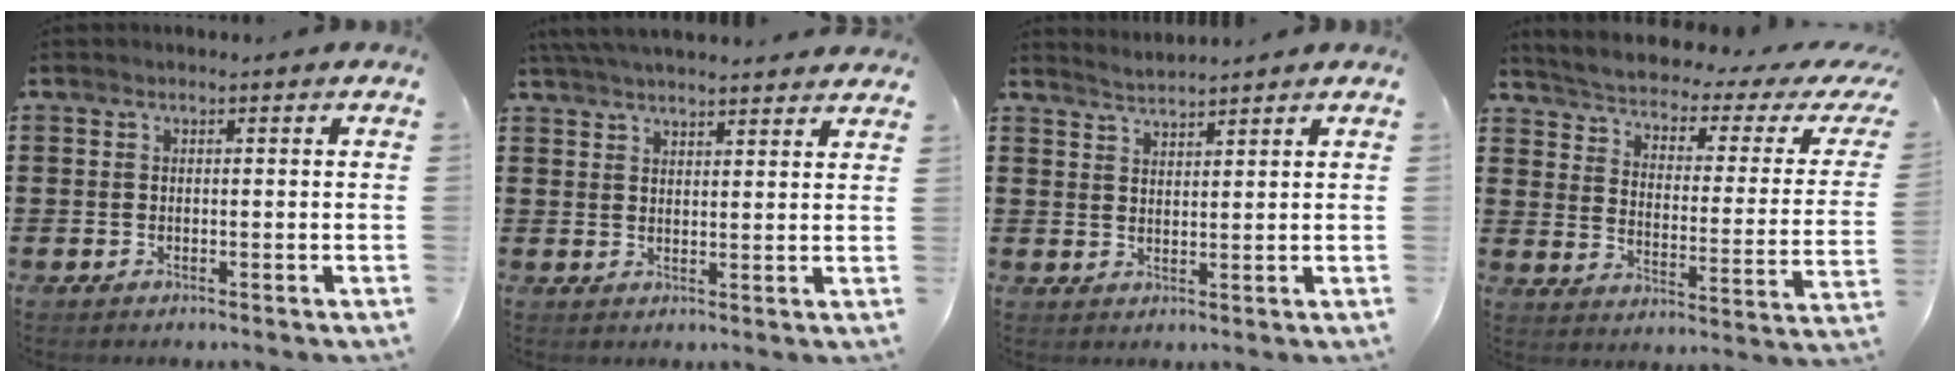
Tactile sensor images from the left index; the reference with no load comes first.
{"total": 3.9, "force": [3.8, -0.3, 0.9], "torque": [-0.028, -0.012, 0.070]}
{"total": 2.1, "force": [2.1, -0.5, -0.2], "torque": [-0.001, -0.005, 0.040]}
{"total": 2.0, "force": [1.2, 0.1, 1.6], "torque": [-0.044, -0.025, 0.008]}